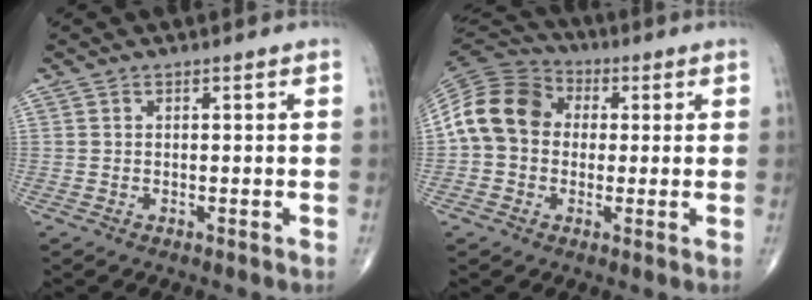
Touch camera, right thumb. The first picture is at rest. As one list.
[{"total": 13.1, "force": [1.0, 10.7, 7.5], "torque": [-0.131, 0.034, 0.007]}]